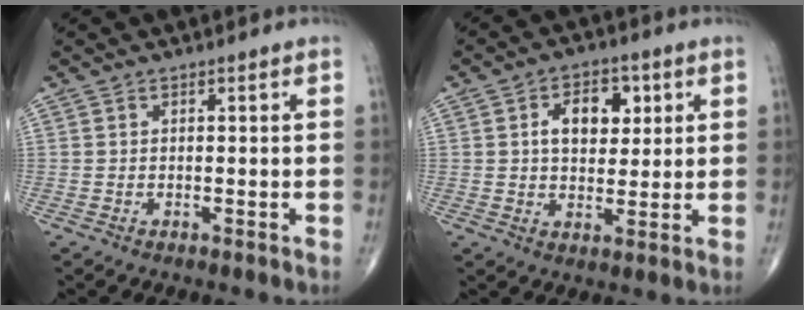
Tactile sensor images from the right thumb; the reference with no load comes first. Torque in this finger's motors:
{"motor_torque": [0.06, 0.04, 0.75, 0.09, 0.00]}